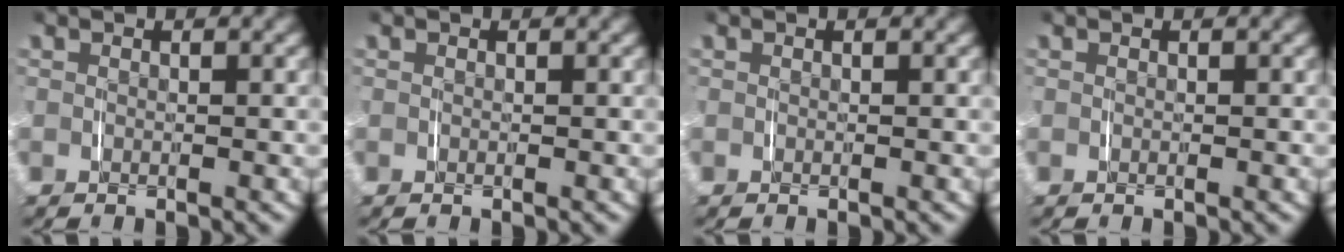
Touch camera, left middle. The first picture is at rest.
{"total": 0.0}
{"total": 0.0}
{"total": 0.0}